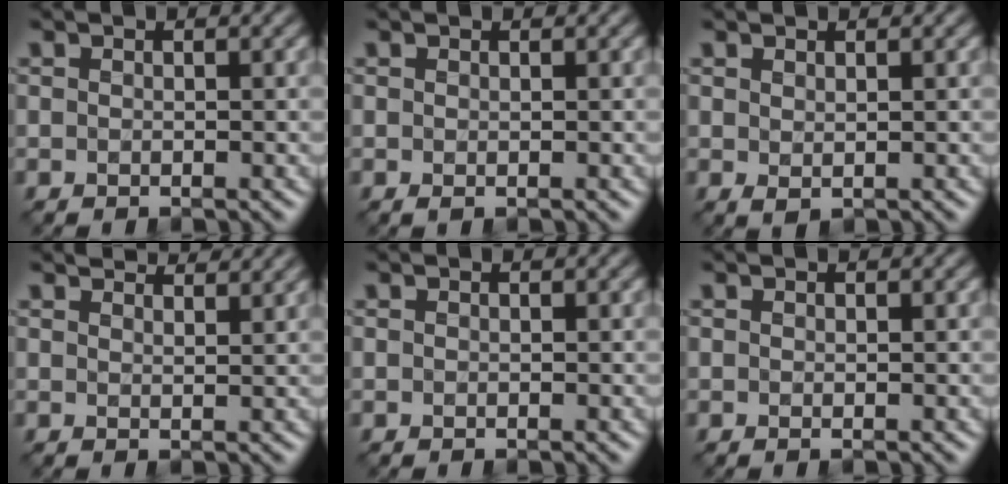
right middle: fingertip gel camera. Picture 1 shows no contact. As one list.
[{"total": 0.0}, {"total": 0.5, "force": [0.4, 0.2, 0.2], "torque": [-0.007, 0.000, 0.013]}, {"total": 3.8, "force": [3.7, 0.6, 0.9], "torque": [-0.010, 0.005, 0.044]}, {"total": 0.0}, {"total": 0.0}]